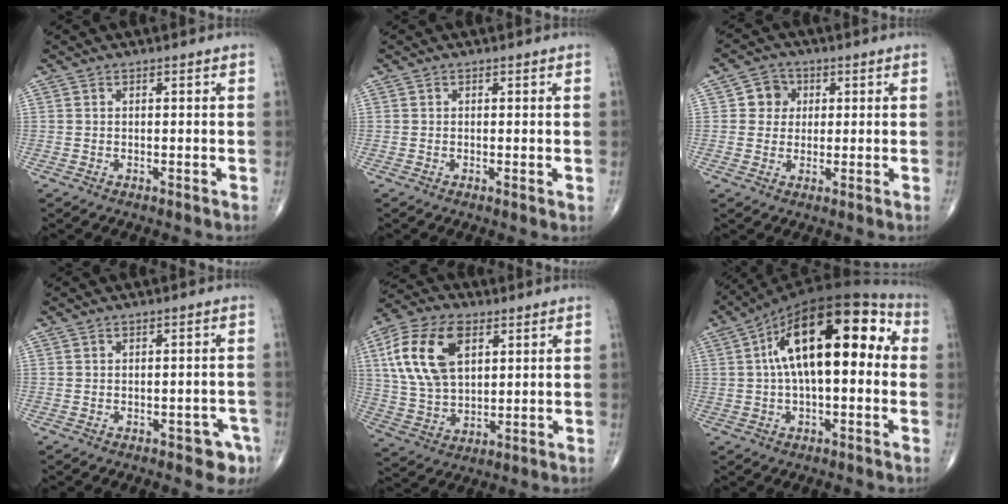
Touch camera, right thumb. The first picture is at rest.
{"total": 0.6, "force": [0.0, 0.1, 0.6], "torque": [-0.011, -0.003, -0.004]}
{"total": 4.7, "force": [0.9, 4.4, 1.3], "torque": [0.011, 0.005, 0.008]}
{"total": 4.1, "force": [-2.1, 2.2, 2.6], "torque": [-0.011, 0.013, -0.023]}
{"total": 16.6, "force": [5.6, 9.9, 12.2], "torque": [-0.227, -0.005, 0.107]}
{"total": 21.2, "force": [3.2, 9.6, 18.6], "torque": [-0.282, 0.043, 0.037]}